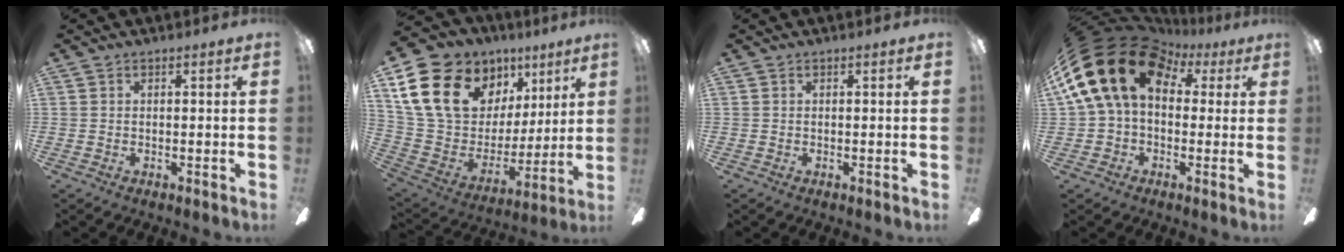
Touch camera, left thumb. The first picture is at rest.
{"total": 20.7, "force": [10.3, 14.5, 10.6], "torque": [-0.204, -0.038, 0.204]}
{"total": 0.0}
{"total": 21.2, "force": [6.4, 14.0, 14.6], "torque": [-0.304, -0.025, 0.108]}